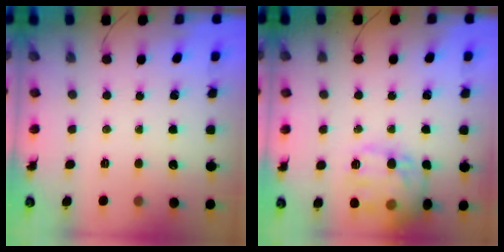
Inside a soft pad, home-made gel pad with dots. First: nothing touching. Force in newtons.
{"total": 18.0, "press": 18.0, "slide": 1.3}